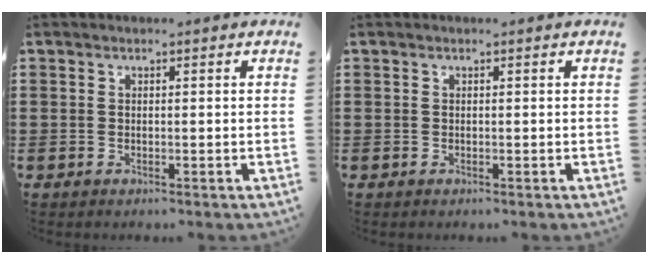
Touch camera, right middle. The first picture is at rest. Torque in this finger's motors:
{"motor_torque": [0.02, -0.02, -0.01, 0.00]}